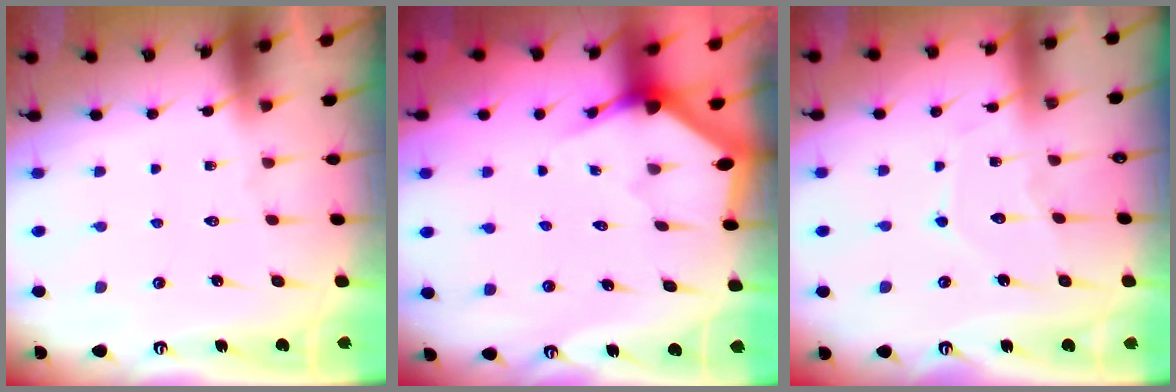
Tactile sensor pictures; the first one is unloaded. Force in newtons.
{"total": 2.9, "press": 2.9, "slide": 0.2}
{"total": 7.2, "press": 7.1, "slide": 0.9}